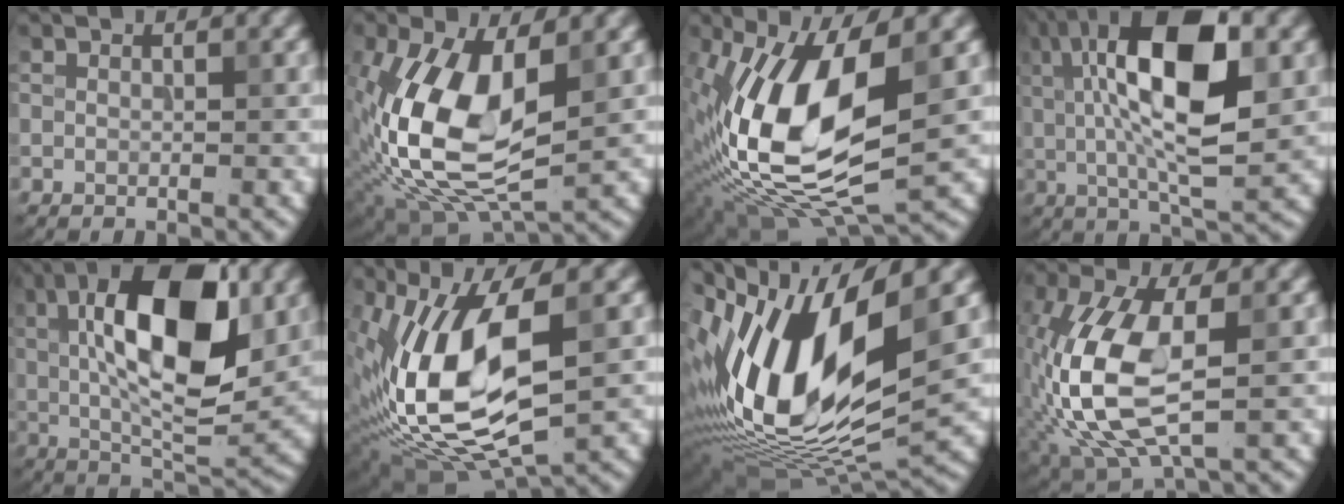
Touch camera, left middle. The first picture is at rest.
{"total": 11.0, "force": [0.1, 5.6, 9.5], "torque": [-0.207, -0.002, 0.004]}
{"total": 14.1, "force": [-0.5, 6.5, 12.5], "torque": [-0.243, -0.010, -0.016]}
{"total": 12.6, "force": [2.7, 4.3, 11.6], "torque": [-0.197, 0.014, 0.042]}
{"total": 14.3, "force": [3.0, 5.6, 12.8], "torque": [-0.211, 0.010, 0.040]}
{"total": 12.9, "force": [0.2, 5.8, 11.5], "torque": [-0.231, -0.014, 0.001]}
{"total": 16.2, "force": [2.0, 7.0, 14.5], "torque": [-0.287, -0.002, 0.042]}
{"total": 10.0, "force": [-1.2, 4.6, 8.8], "torque": [-0.199, 0.003, -0.024]}